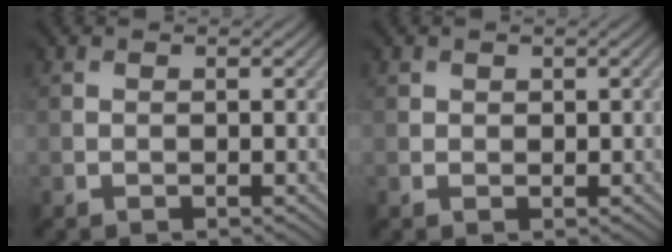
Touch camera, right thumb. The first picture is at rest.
{"total": 0.7, "force": [0.5, 0.5, -0.1], "torque": [0.003, 0.000, 0.009]}